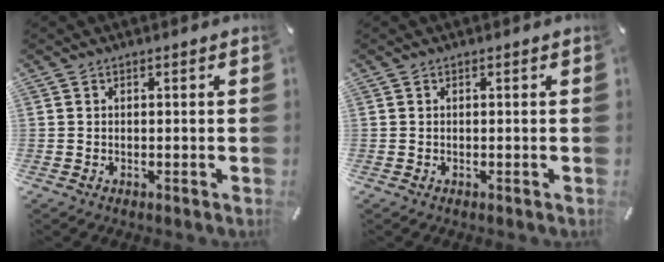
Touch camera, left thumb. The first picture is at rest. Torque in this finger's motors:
{"motor_torque": [-0.02, 0.02, -0.06, 0.06, 0.00]}